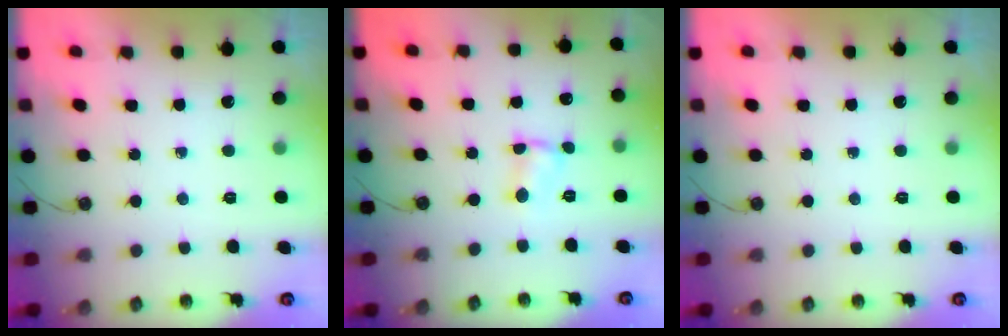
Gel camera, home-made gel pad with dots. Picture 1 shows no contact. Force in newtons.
{"total": 2.5, "press": 2.5, "slide": 0.3}
{"total": 0.0}